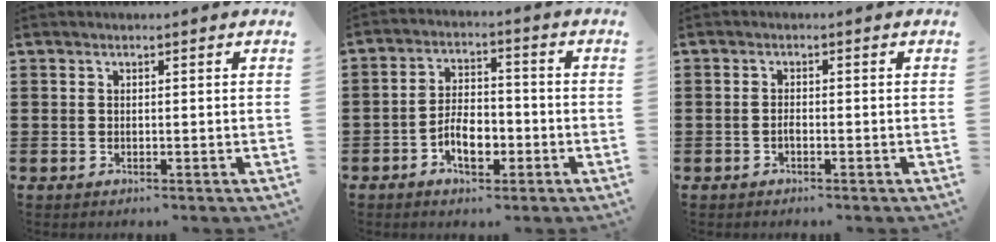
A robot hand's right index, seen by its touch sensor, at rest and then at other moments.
{"total": 6.2, "force": [-2.7, 3.4, 4.5], "torque": [-0.082, 0.004, -0.052]}
{"total": 0.9, "force": [-0.6, 0.4, 0.5], "torque": [-0.013, -0.003, -0.010]}